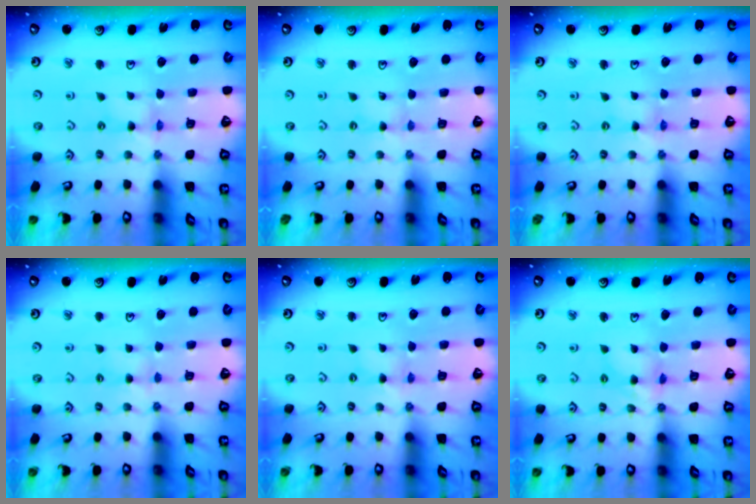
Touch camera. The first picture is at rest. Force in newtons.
{"total": 0.0}
{"total": 0.0}
{"total": 2.7, "press": 2.7, "slide": 0.4}
{"total": 0.9, "press": 0.9, "slide": 0.1}
{"total": 5.7, "press": 5.7, "slide": 0.3}